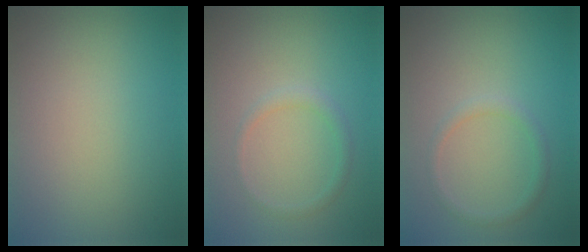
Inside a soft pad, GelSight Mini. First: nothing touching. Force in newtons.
{"total": 1.2, "press": 1.2, "slide": 0.0}
{"total": 1.2, "press": 1.2, "slide": 0.2}